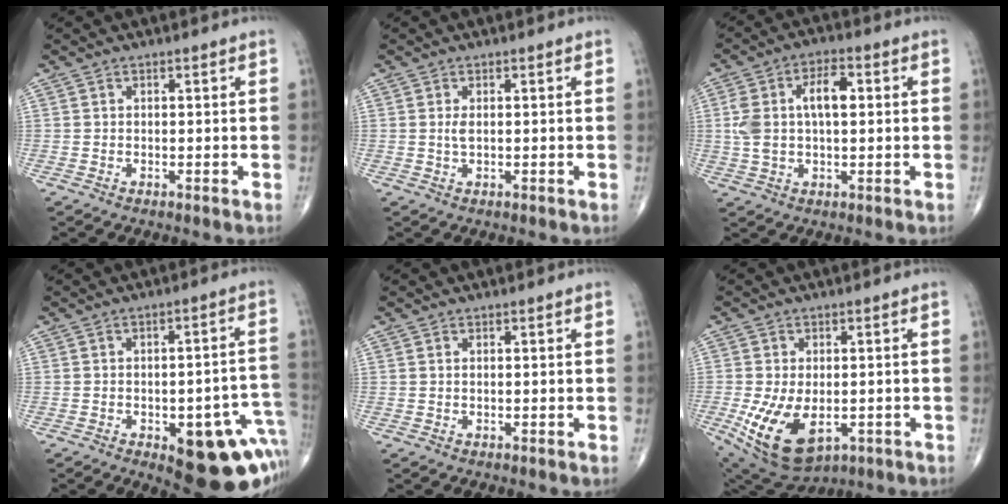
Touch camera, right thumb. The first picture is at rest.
{"total": 1.3, "force": [0.2, 0.5, 1.2], "torque": [-0.030, -0.002, 0.007]}
{"total": 9.9, "force": [1.5, 5.0, 8.4], "torque": [-0.164, 0.021, 0.029]}
{"total": 18.3, "force": [-6.5, 7.8, 15.3], "torque": [-0.117, 0.037, -0.059]}
{"total": 0.0}
{"total": 13.4, "force": [-3.7, 7.8, 10.3], "torque": [-0.188, -0.007, -0.040]}